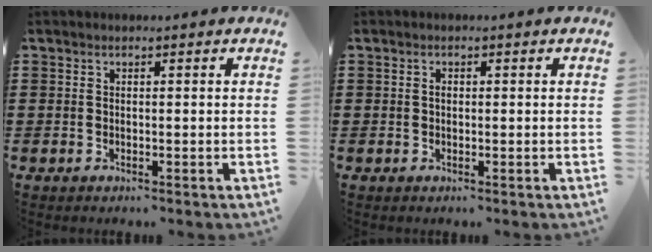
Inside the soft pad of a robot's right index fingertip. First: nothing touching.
{"total": 0.8, "force": [0.0, 0.5, 0.6], "torque": [-0.014, 0.002, 0.001]}